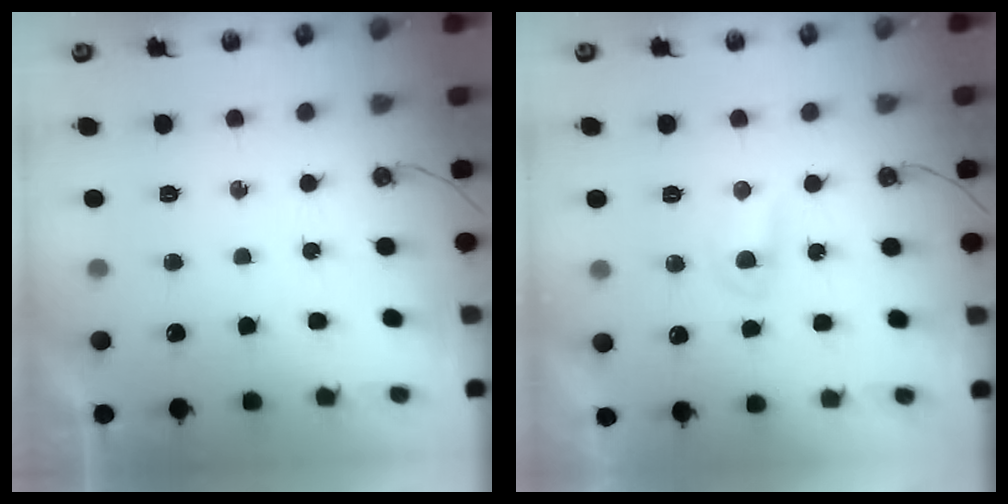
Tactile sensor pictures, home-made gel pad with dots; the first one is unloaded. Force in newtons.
{"total": 4.5, "press": 4.5, "slide": 0.6}